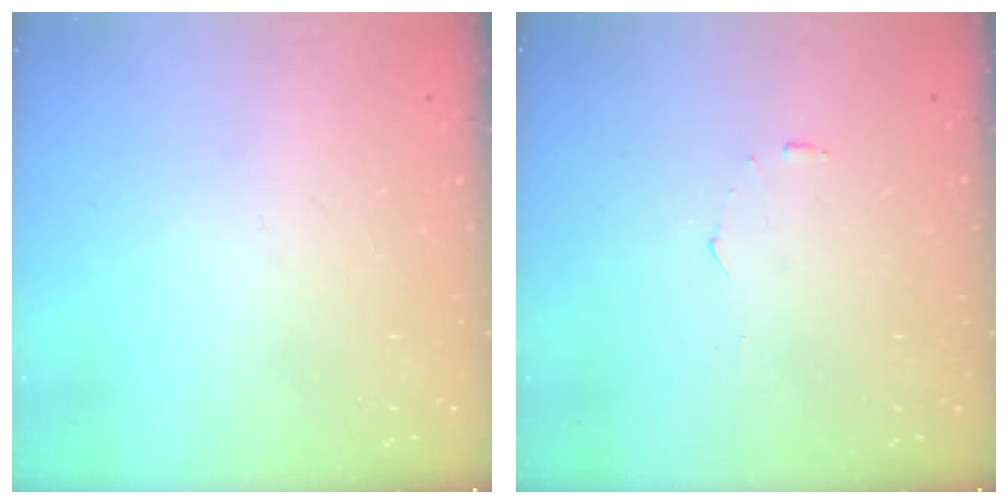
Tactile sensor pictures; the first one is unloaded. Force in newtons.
{"total": 3.6, "press": 3.6, "slide": 0.2}